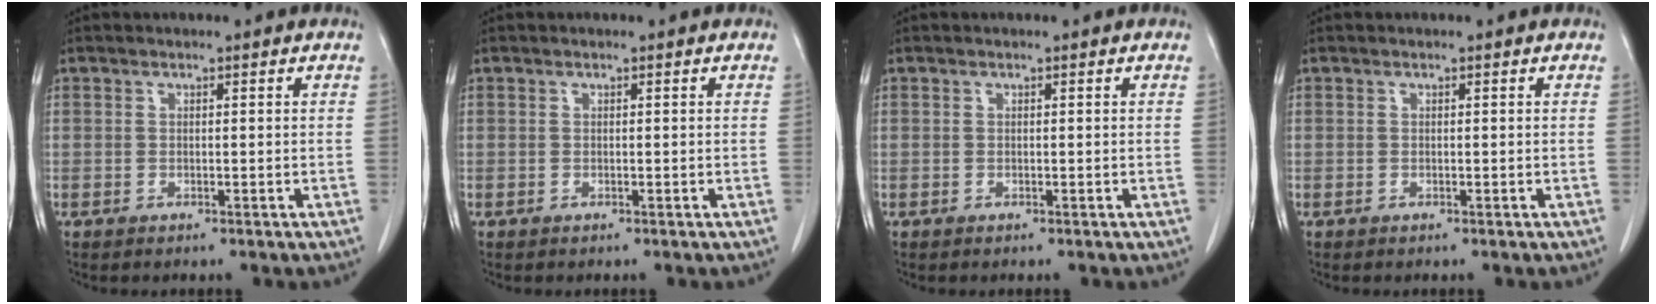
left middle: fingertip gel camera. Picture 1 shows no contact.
{"total": 0.0}
{"total": 0.0}
{"total": 0.0}